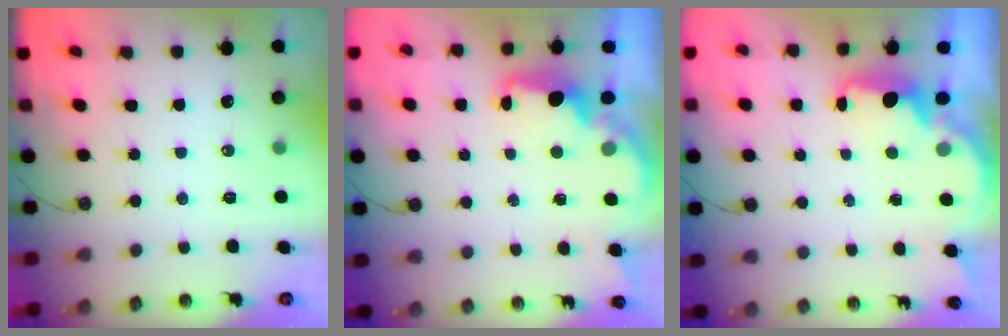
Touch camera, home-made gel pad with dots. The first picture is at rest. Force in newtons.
{"total": 2.5, "press": 2.4, "slide": 0.7}
{"total": 2.4, "press": 2.3, "slide": 0.8}